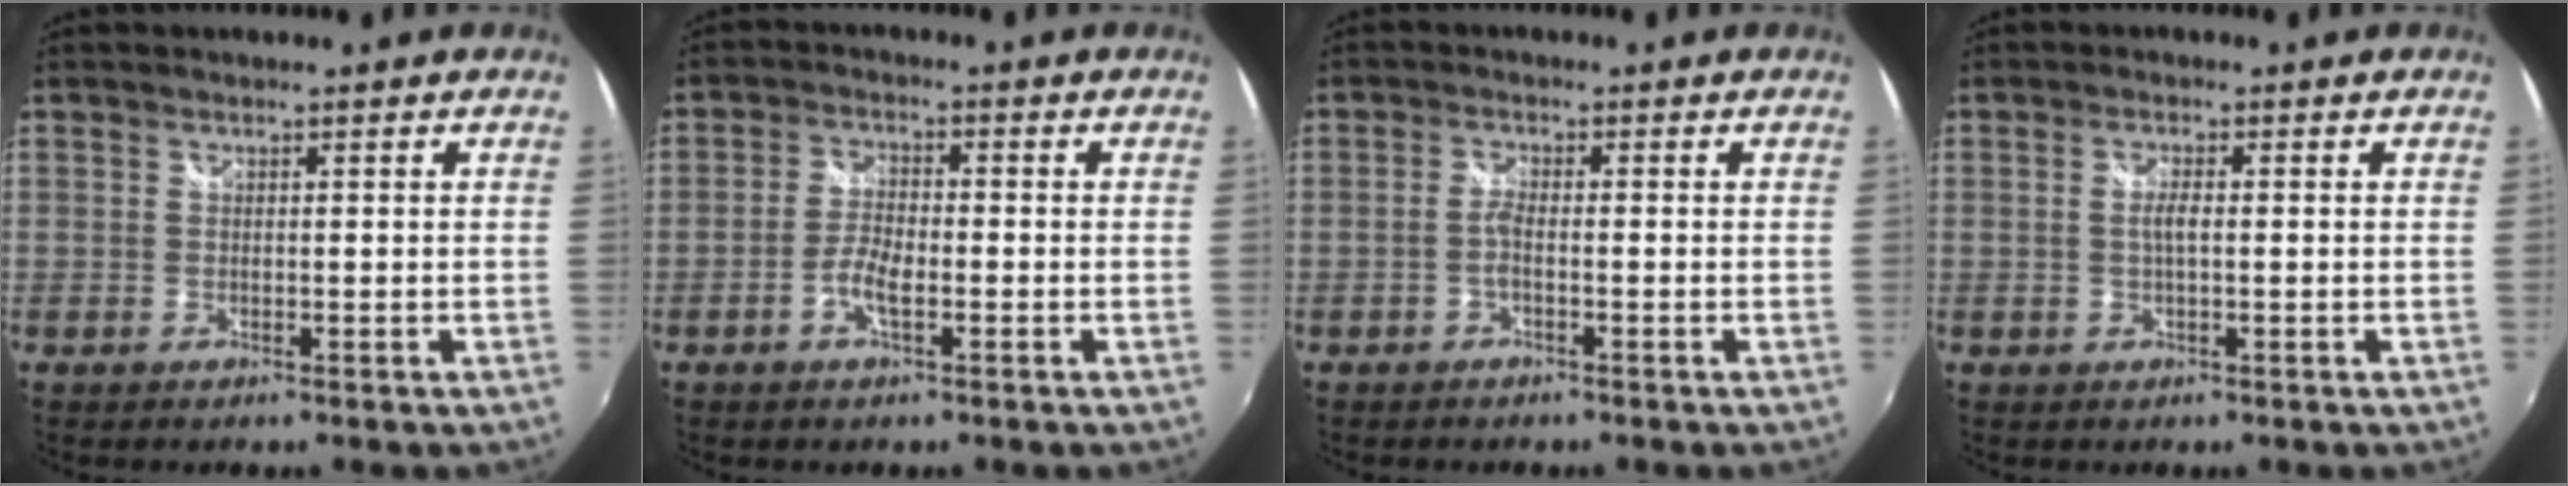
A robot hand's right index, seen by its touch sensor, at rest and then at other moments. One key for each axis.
{"total": 4.2, "fx": -1.8, "fy": 1.4, "fz": 3.5, "tx": -0.080, "ty": 0.004, "tz": -0.037}
{"total": 1.7, "fx": -0.8, "fy": 0.2, "fz": 1.5, "tx": -0.035, "ty": 0.003, "tz": -0.019}
{"total": 2.1, "fx": -0.1, "fy": 0.4, "fz": 2.0, "tx": -0.039, "ty": 0.000, "tz": -0.003}